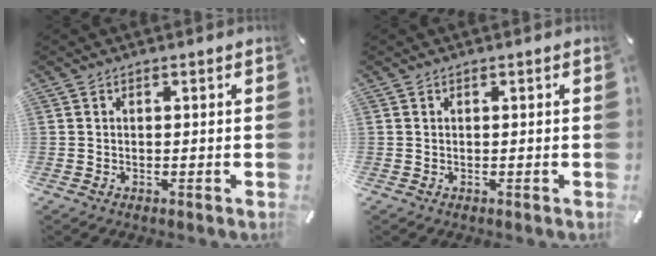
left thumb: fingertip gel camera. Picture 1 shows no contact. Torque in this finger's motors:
{"motor_torque": [-0.40, -0.30, -0.08, -0.01, 0.00]}